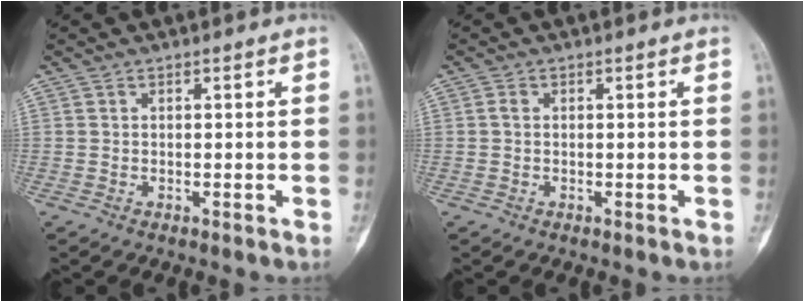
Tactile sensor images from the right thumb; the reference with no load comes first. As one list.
[{"total": 0.7, "force": [0.0, 0.5, 0.5], "torque": [-0.011, 0.001, -0.002]}]